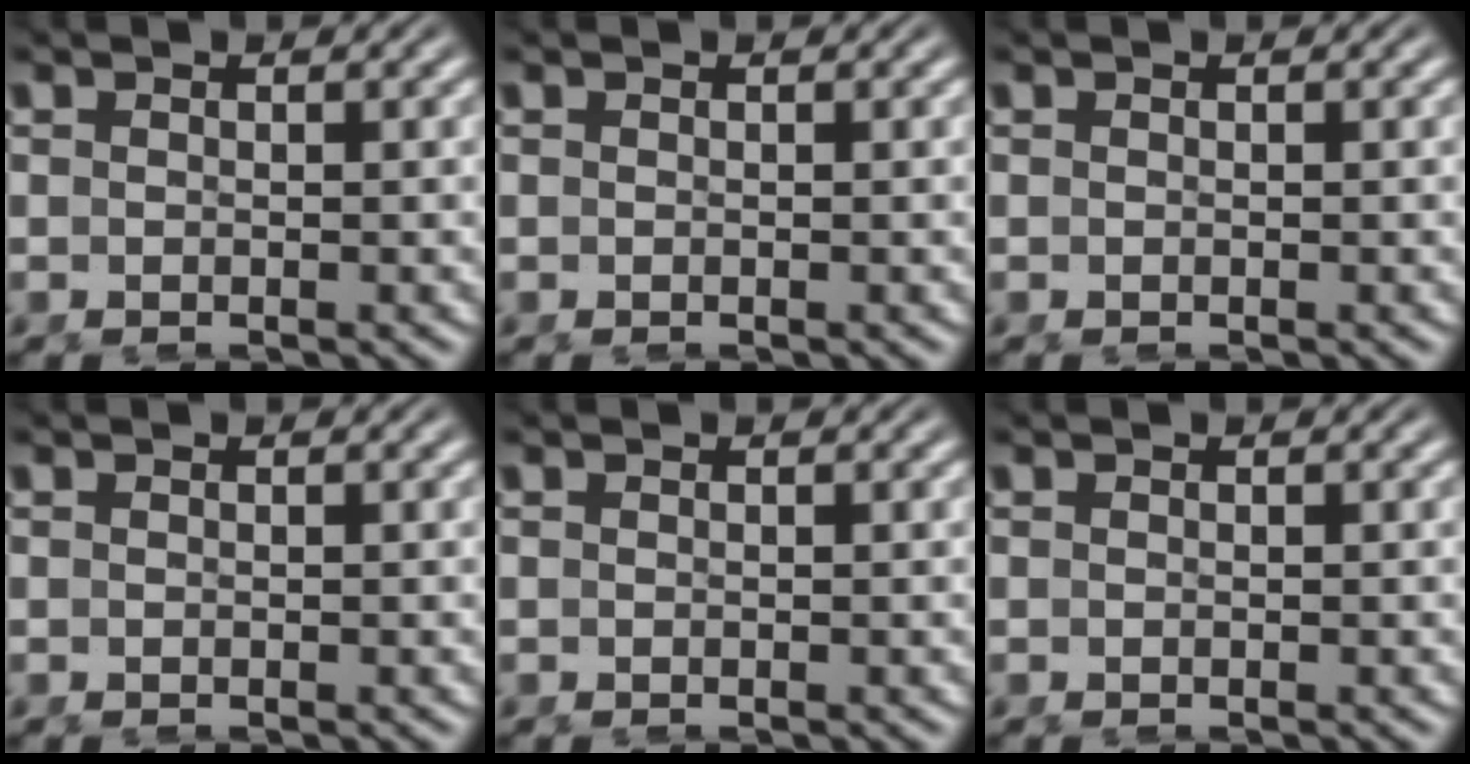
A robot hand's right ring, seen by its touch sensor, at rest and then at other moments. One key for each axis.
{"total": 0.0}
{"total": 0.0}
{"total": 0.0}
{"total": 0.0}
{"total": 0.0}